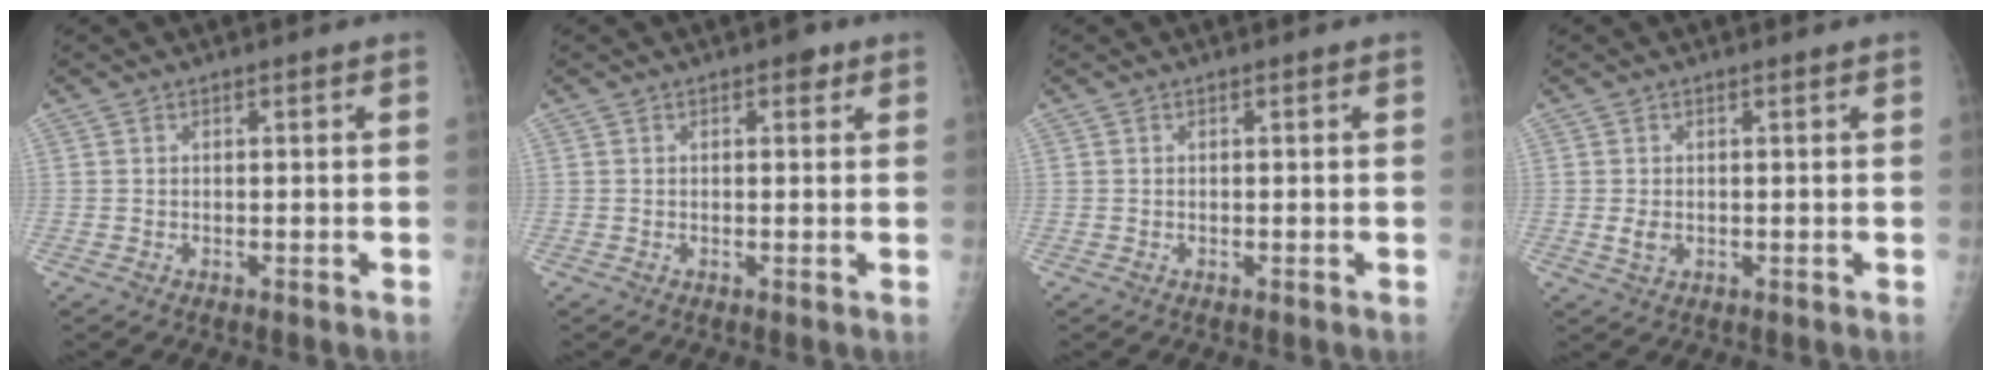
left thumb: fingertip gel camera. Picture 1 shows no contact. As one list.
[{"total": 1.7, "force": [0.9, 1.0, 1.0], "torque": [-0.002, -0.001, 0.008]}, {"total": 0.0}, {"total": 2.0, "force": [0.0, 1.3, 1.5], "torque": [-0.025, -0.003, 0.005]}]